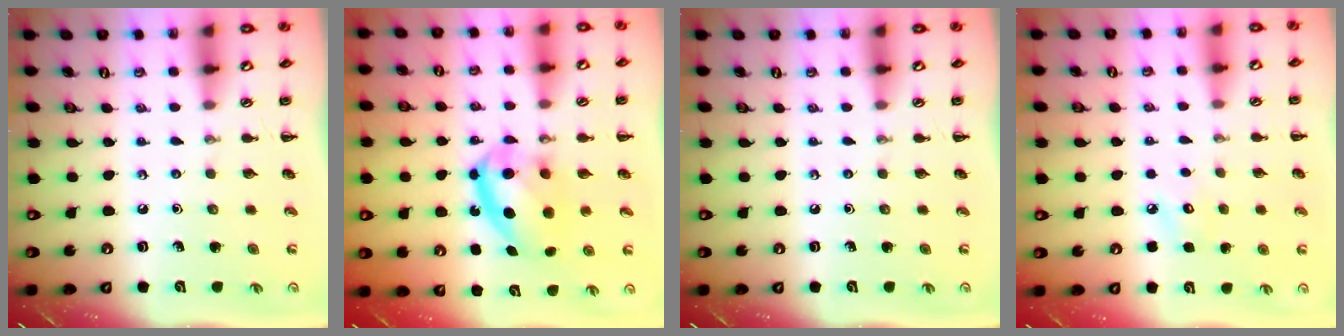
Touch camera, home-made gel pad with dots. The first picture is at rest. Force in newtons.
{"total": 12.0, "press": 11.7, "slide": 3.0}
{"total": 0.0}
{"total": 4.8, "press": 4.6, "slide": 1.3}